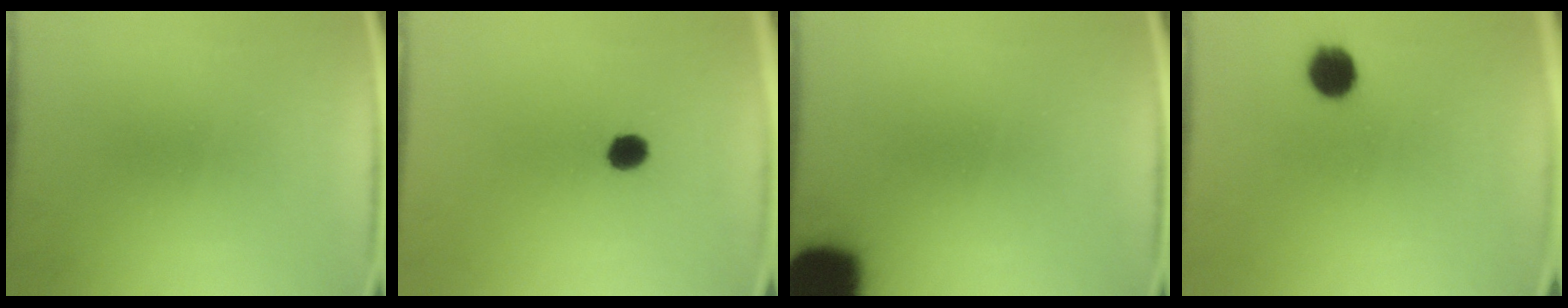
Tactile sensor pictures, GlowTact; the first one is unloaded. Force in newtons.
{"total": 3.7}
{"total": 17.6}
{"total": 6.5}